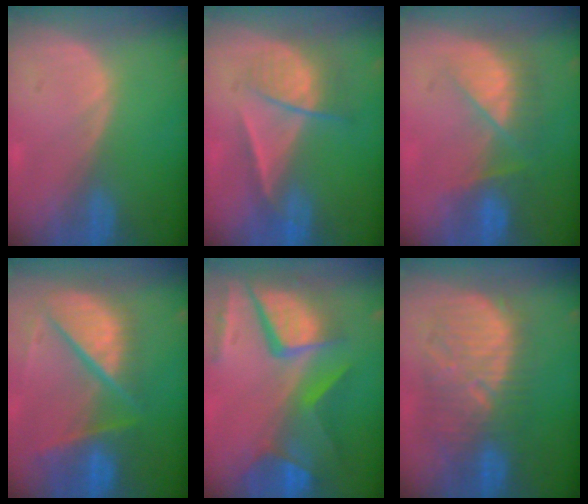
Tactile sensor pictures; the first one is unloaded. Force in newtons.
{"total": 7.2, "press": 6.1, "slide": 3.9}
{"total": 7.8, "press": 7.1, "slide": 3.1}
{"total": 11.5, "press": 9.6, "slide": 6.4}
{"total": 12.1, "press": 9.9, "slide": 7.0}
{"total": 11.0, "press": 10.6, "slide": 2.7}